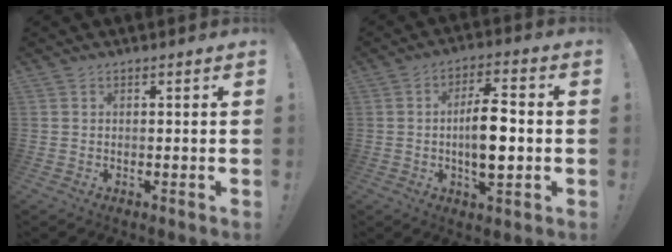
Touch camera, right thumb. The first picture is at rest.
{"total": 11.1, "force": [-1.2, 4.2, 10.2], "torque": [-0.175, 0.005, -0.026]}